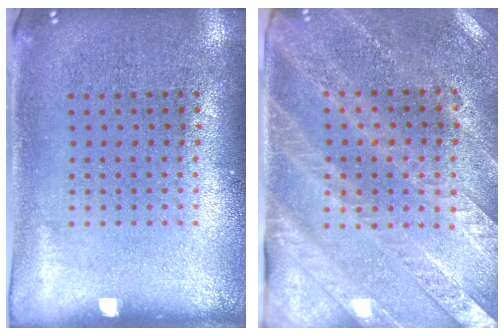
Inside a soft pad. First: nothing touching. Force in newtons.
{"total": 2.7, "press": 2.5, "slide": 1.0}